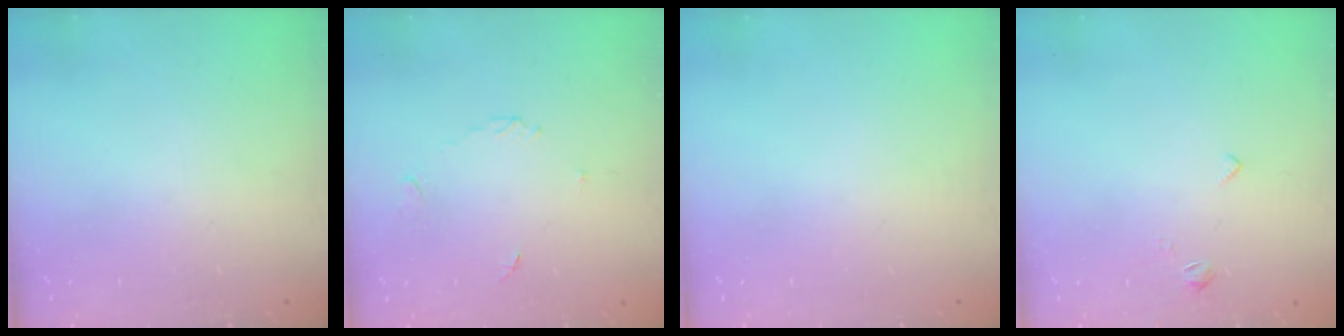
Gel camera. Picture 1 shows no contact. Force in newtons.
{"total": 2.7, "press": 2.7, "slide": 0.4}
{"total": 0.0}
{"total": 2.2, "press": 2.2, "slide": 0.5}